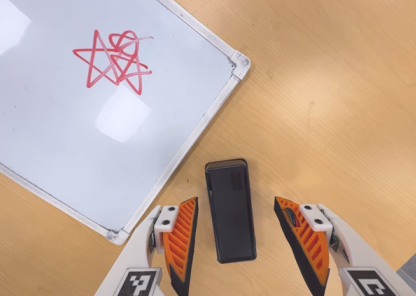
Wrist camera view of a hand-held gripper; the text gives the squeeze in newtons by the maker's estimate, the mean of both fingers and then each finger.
{"total": 0.0}